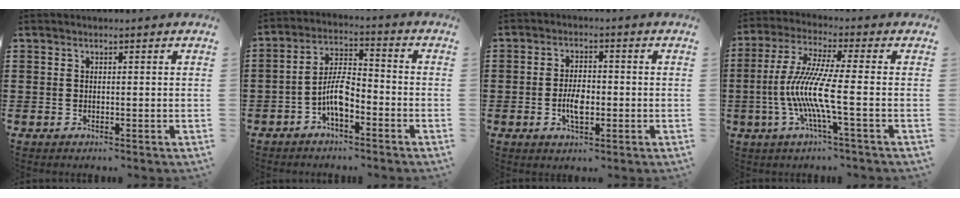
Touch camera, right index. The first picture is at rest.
{"total": 6.4, "force": [-2.8, 2.6, 5.2], "torque": [-0.116, 0.007, -0.061]}
{"total": 4.6, "force": [-1.0, 2.2, 3.9], "torque": [-0.077, 0.003, -0.017]}
{"total": 9.7, "force": [-2.6, 0.3, 9.4], "torque": [-0.211, -0.019, -0.062]}